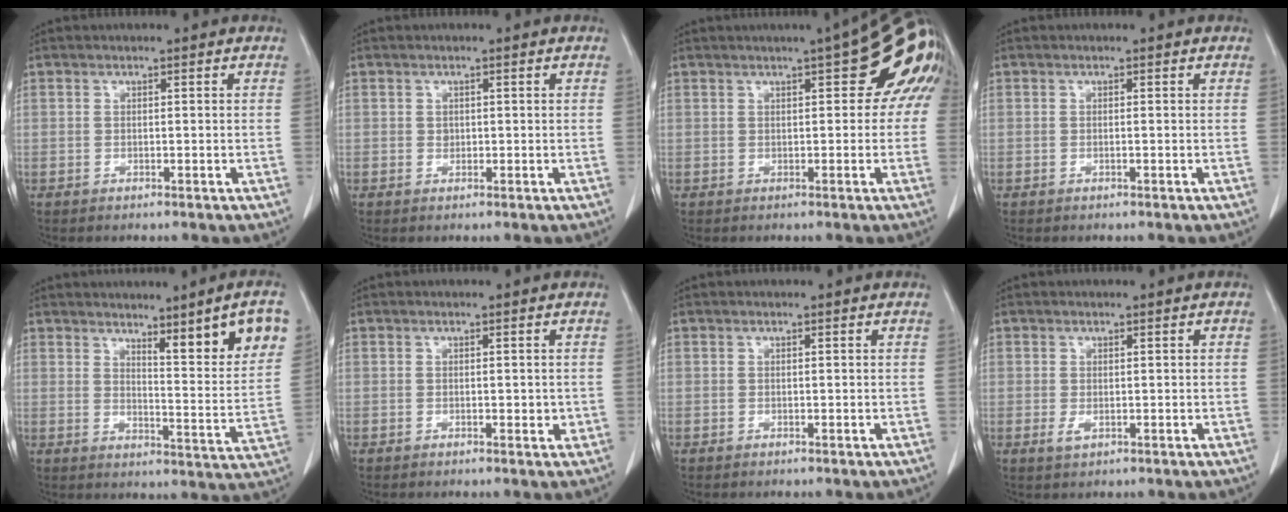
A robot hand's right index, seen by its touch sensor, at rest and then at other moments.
{"total": 0.7, "force": [0.1, 0.7, 0.3], "torque": [-0.002, 0.001, 0.002]}
{"total": 12.3, "force": [4.5, 3.4, 11.0], "torque": [-0.129, 0.036, 0.044]}
{"total": 0.0}
{"total": 10.8, "force": [6.1, 0.6, 8.9], "torque": [-0.110, -0.016, 0.086]}
{"total": 1.3, "force": [-0.1, 0.6, 1.1], "torque": [-0.015, -0.001, 0.000]}
{"total": 0.0}
{"total": 1.5, "force": [-0.4, 1.0, 1.1], "torque": [-0.013, -0.002, -0.004]}